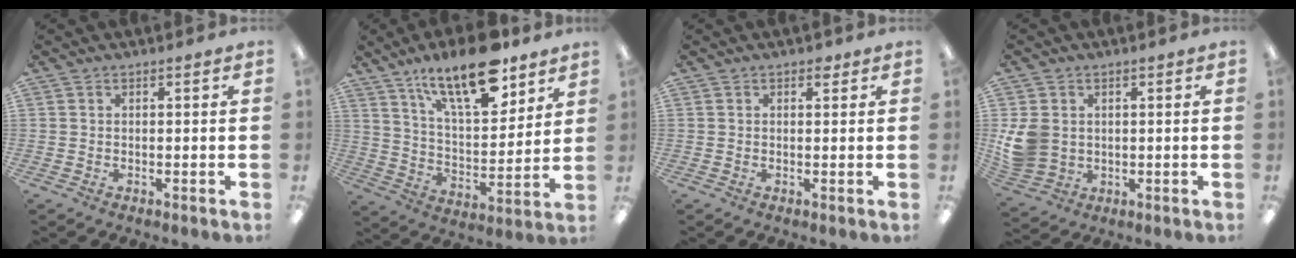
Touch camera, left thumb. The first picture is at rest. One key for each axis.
{"total": 18.2, "fx": 12.7, "fy": 6.5, "fz": 11.3, "tx": -0.179, "ty": -0.070, "tz": 0.210}
{"total": 1.2, "fx": 0.8, "fy": 0.6, "fz": 0.6, "tx": 0.004, "ty": -0.004, "tz": 0.010}
{"total": 8.0, "fx": 1.1, "fy": 6.8, "fz": 4.0, "tx": -0.099, "ty": 0.010, "tz": 0.026}